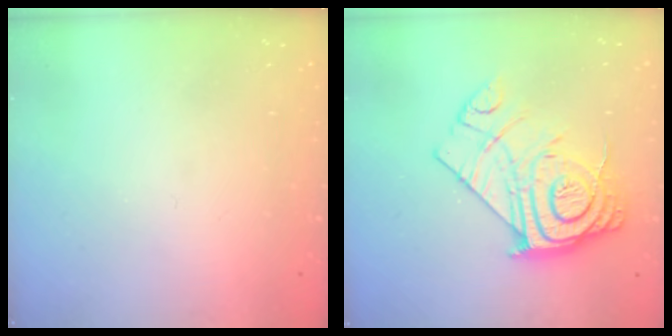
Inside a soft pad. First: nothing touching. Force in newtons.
{"total": 17.2, "press": 17.1, "slide": 1.3}